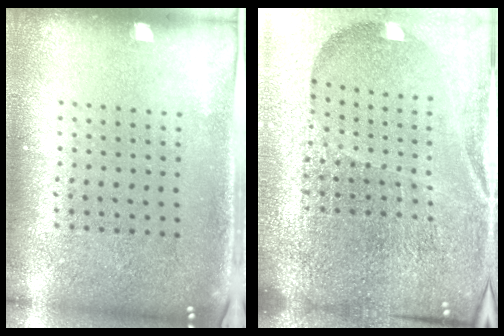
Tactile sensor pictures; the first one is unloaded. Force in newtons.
{"total": 6.8, "press": 5.9, "slide": 3.4}